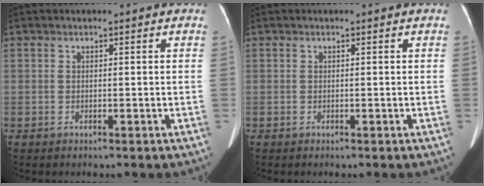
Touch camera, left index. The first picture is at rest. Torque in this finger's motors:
{"motor_torque": [0.00, 0.00, 0.00, 0.00]}